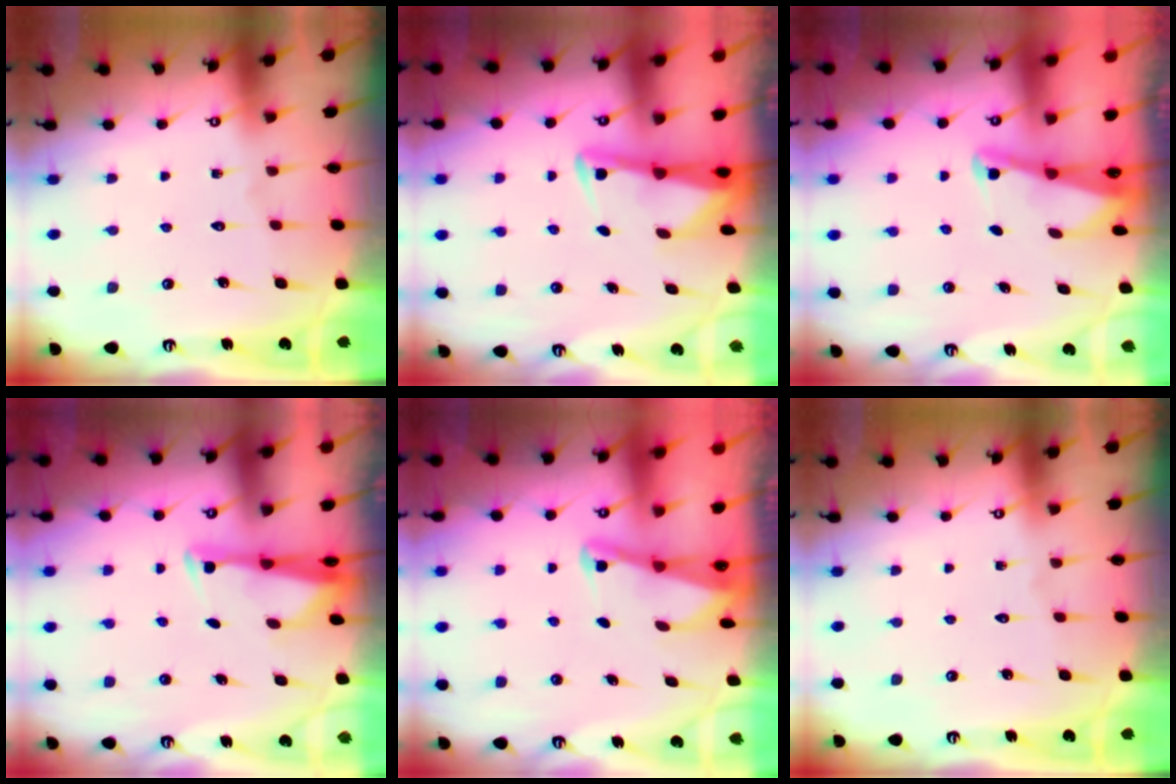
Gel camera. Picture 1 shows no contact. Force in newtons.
{"total": 2.9, "press": 2.9, "slide": 0.4}
{"total": 2.2, "press": 2.2, "slide": 0.3}
{"total": 2.9, "press": 2.8, "slide": 0.7}
{"total": 2.0, "press": 2.0, "slide": 0.4}
{"total": 0.0}